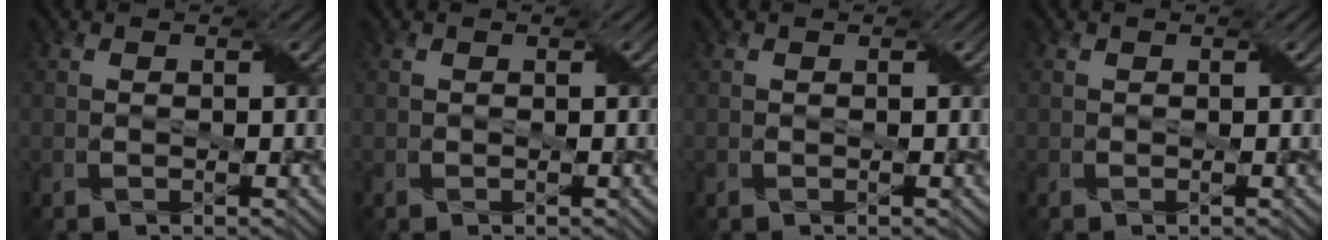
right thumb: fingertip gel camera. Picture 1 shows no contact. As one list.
[{"total": 0.0}, {"total": 0.0}, {"total": 0.0}]